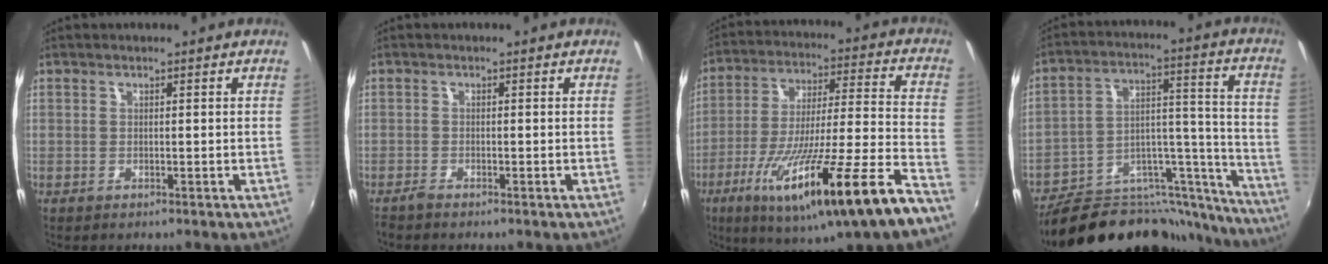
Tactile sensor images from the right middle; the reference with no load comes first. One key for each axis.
{"total": 1.2, "fx": -1.2, "fy": 0.0, "fz": 0.4, "tx": -0.013, "ty": -0.004, "tz": -0.024}
{"total": 25.0, "fx": -14.8, "fy": 0.3, "fz": 20.2, "tx": -0.329, "ty": -0.076, "tz": -0.240}
{"total": 27.2, "fx": -22.6, "fy": 9.8, "fz": 11.5, "tx": -0.156, "ty": 0.041, "tz": -0.318}